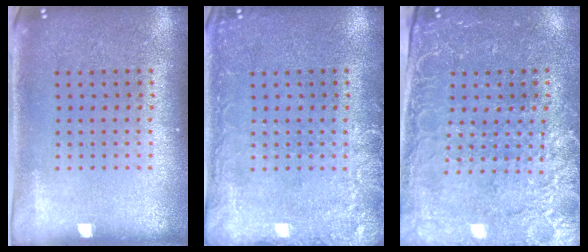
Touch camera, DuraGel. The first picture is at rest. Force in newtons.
{"total": 2.6, "press": 2.6, "slide": 0.3}
{"total": 3.1, "press": 2.9, "slide": 1.1}